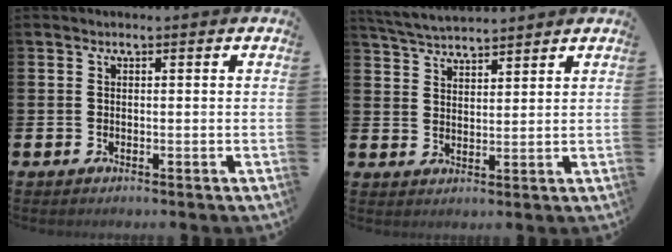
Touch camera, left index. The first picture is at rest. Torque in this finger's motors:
{"motor_torque": [0.02, -0.15, 0.30, 0.14]}